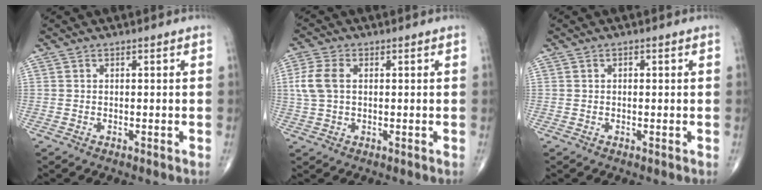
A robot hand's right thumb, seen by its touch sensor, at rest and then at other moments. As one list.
[{"total": 5.8, "force": [0.8, 3.6, 4.5], "torque": [-0.111, 0.011, 0.013]}, {"total": 0.7, "force": [0.2, 0.4, 0.5], "torque": [-0.007, 0.001, 0.003]}]